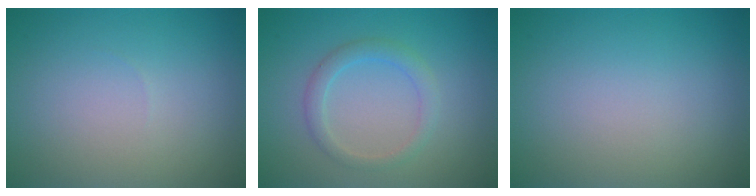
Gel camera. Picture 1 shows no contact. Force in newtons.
{"total": 2.1, "press": 2.1, "slide": 0.1}
{"total": 0.0}